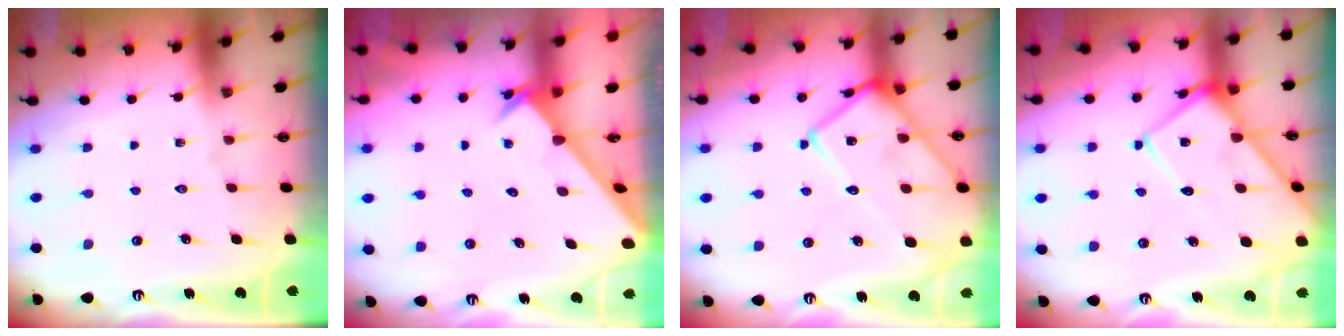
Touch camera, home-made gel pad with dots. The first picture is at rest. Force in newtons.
{"total": 2.4, "press": 2.4, "slide": 0.2}
{"total": 17.5, "press": 17.4, "slide": 1.5}
{"total": 12.5, "press": 12.5, "slide": 1.2}